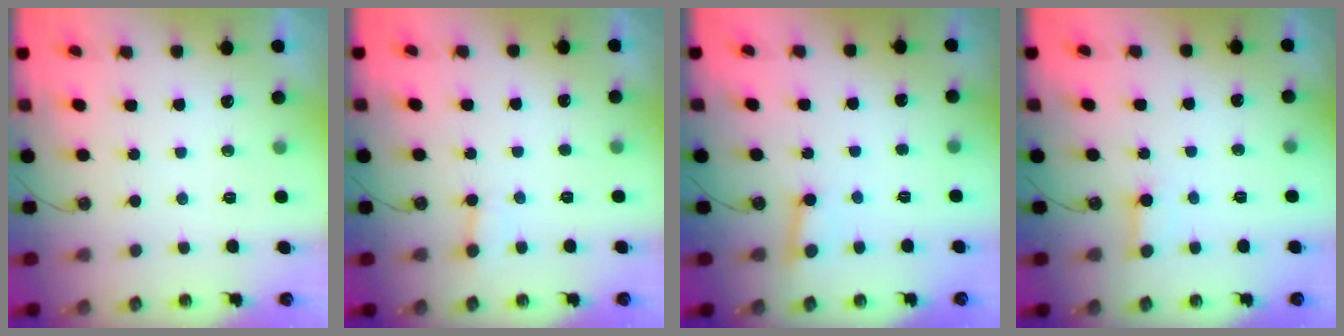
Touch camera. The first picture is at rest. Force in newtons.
{"total": 3.8, "press": 3.8, "slide": 0.4}
{"total": 2.6, "press": 2.5, "slide": 0.8}
{"total": 2.2, "press": 2.2, "slide": 0.1}